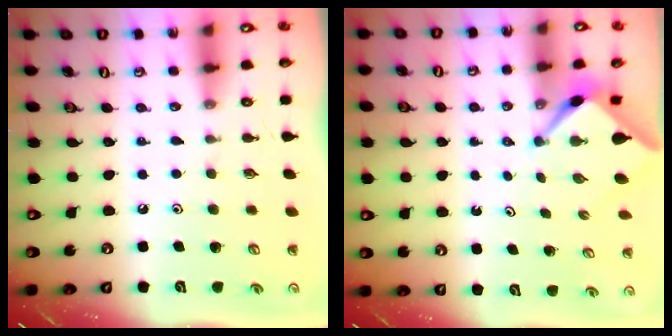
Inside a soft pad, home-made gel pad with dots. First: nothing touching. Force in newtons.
{"total": 2.5, "press": 2.5, "slide": 0.3}